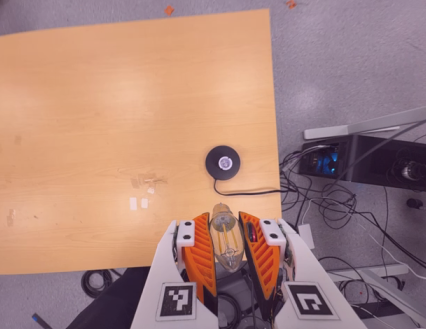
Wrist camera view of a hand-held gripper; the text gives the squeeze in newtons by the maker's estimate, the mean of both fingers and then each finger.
{"total": 17.9, "left": 19.1, "right": 16.8}